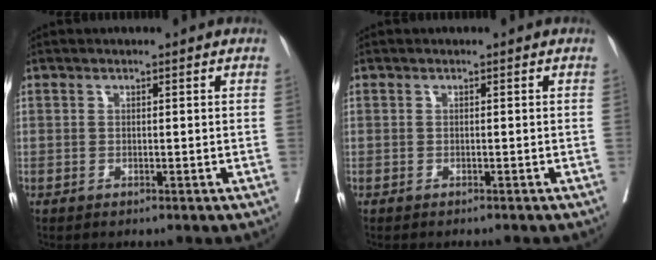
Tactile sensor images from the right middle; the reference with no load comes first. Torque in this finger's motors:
{"motor_torque": [0.01, -0.35, 0.00, 0.00]}